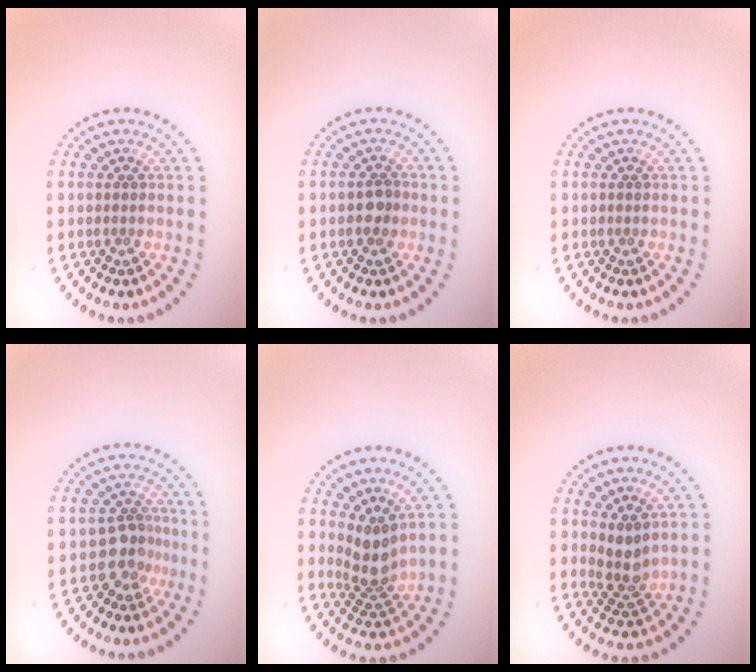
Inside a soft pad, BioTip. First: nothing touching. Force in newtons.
{"total": 1.6, "press": 1.5, "slide": 0.5}
{"total": 0.0}
{"total": 2.5, "press": 1.9, "slide": 1.6}
{"total": 2.8, "press": 2.1, "slide": 1.8}
{"total": 2.2, "press": 1.8, "slide": 1.3}